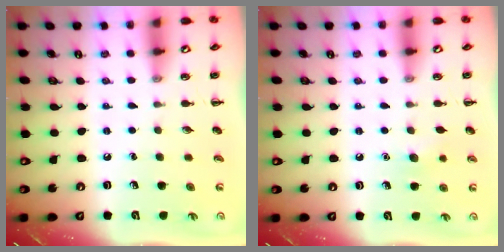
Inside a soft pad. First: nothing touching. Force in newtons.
{"total": 5.7, "press": 5.6, "slide": 1.2}